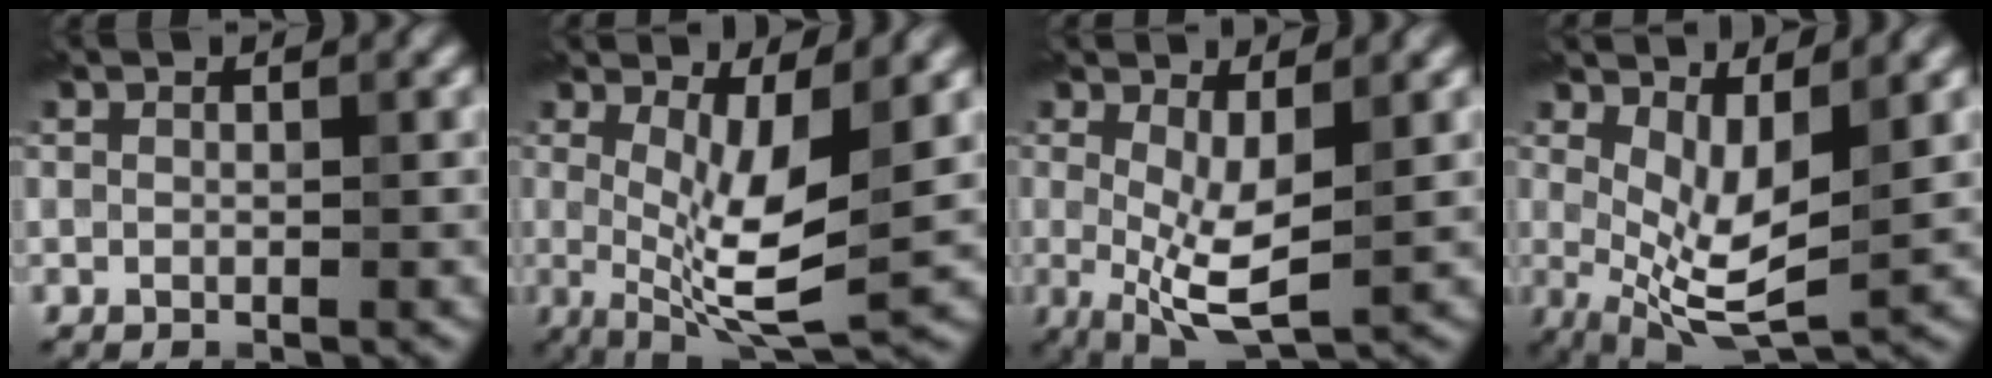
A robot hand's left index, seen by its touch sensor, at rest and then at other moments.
{"total": 6.9, "force": [0.5, 1.8, 6.7], "torque": [-0.117, -0.015, 0.013]}
{"total": 5.4, "force": [0.1, 1.8, 5.1], "torque": [-0.102, -0.013, 0.004]}
{"total": 5.5, "force": [1.1, 2.0, 5.0], "torque": [-0.098, -0.015, 0.024]}